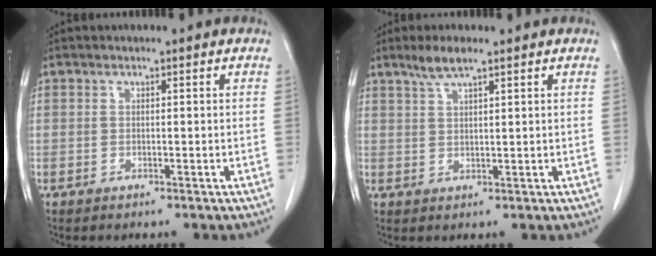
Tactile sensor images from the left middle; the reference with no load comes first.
{"total": 3.8, "force": [2.8, 0.4, 2.5], "torque": [-0.057, 0.004, 0.058]}